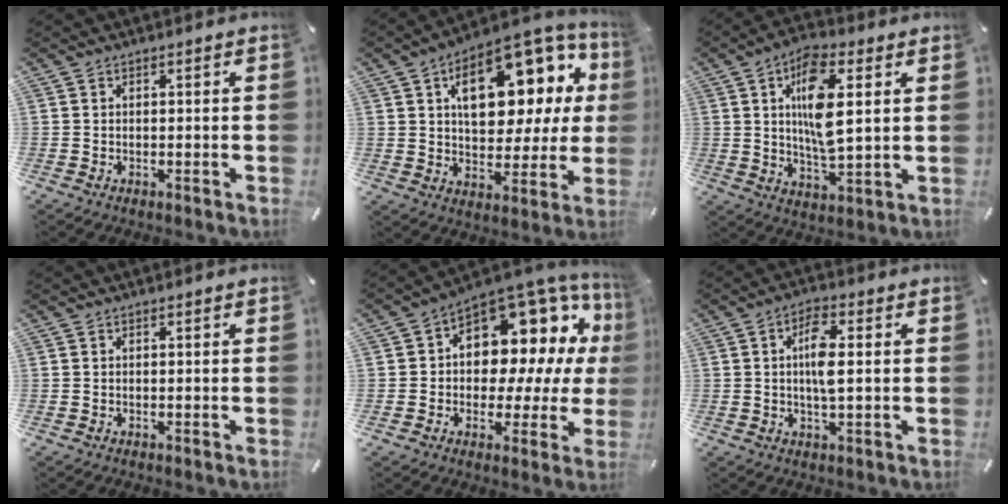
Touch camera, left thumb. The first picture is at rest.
{"total": 19.9, "force": [7.9, 11.7, 14.0], "torque": [-0.188, -0.042, 0.134]}
{"total": 12.7, "force": [3.4, 5.1, 11.1], "torque": [-0.211, -0.006, 0.051]}
{"total": 0.0}
{"total": 13.2, "force": [5.1, 9.3, 7.8], "torque": [-0.098, -0.068, 0.087]}
{"total": 7.1, "force": [0.9, 2.3, 6.6], "torque": [-0.127, 0.002, 0.010]}